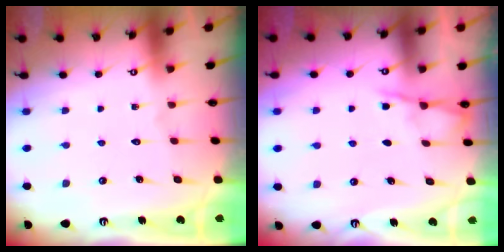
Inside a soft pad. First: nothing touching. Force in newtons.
{"total": 4.8, "press": 4.8, "slide": 0.4}